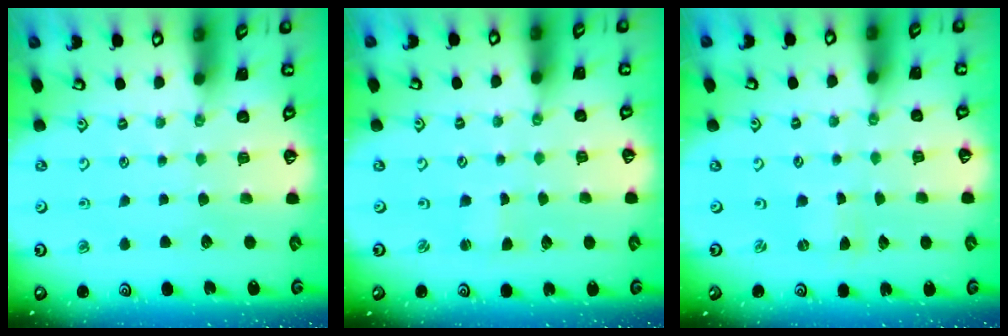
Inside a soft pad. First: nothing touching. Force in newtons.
{"total": 0.0}
{"total": 0.0}